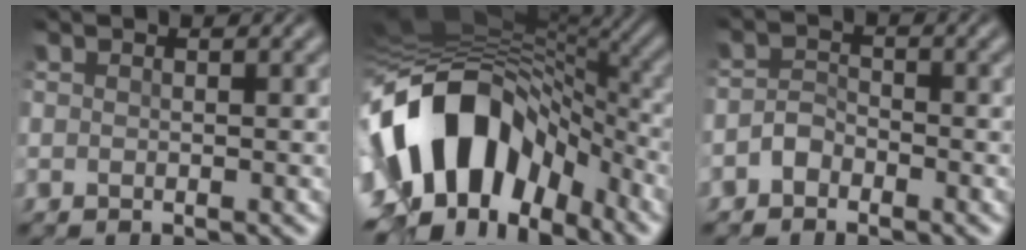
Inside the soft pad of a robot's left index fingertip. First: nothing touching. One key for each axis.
{"total": 15.8, "fx": -3.3, "fy": 10.5, "fz": 11.4, "tx": -0.223, "ty": -0.003, "tz": -0.047}
{"total": 1.5, "fx": -1.1, "fy": 0.8, "fz": 0.6, "tx": -0.015, "ty": 0.013, "tz": -0.024}